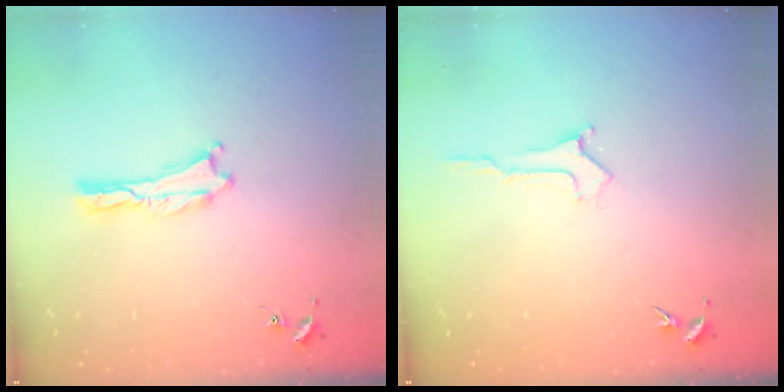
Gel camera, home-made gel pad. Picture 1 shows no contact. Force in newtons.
{"total": 0.0}